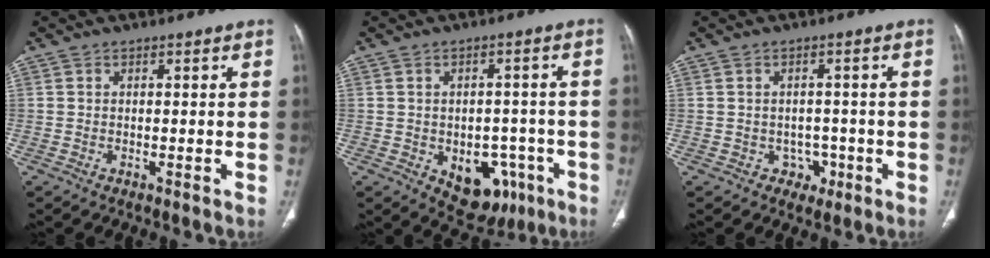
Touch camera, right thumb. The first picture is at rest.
{"total": 10.7, "force": [-4.1, 7.4, 6.6], "torque": [-0.050, 0.024, -0.040]}
{"total": 3.0, "force": [-1.2, 2.6, 0.8], "torque": [0.007, 0.010, -0.014]}